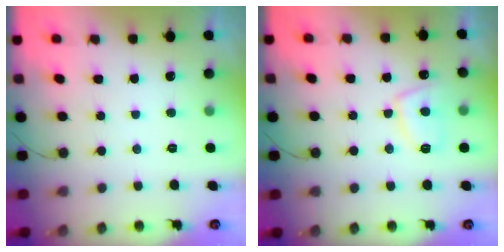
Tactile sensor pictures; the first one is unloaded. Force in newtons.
{"total": 7.3, "press": 7.2, "slide": 1.2}